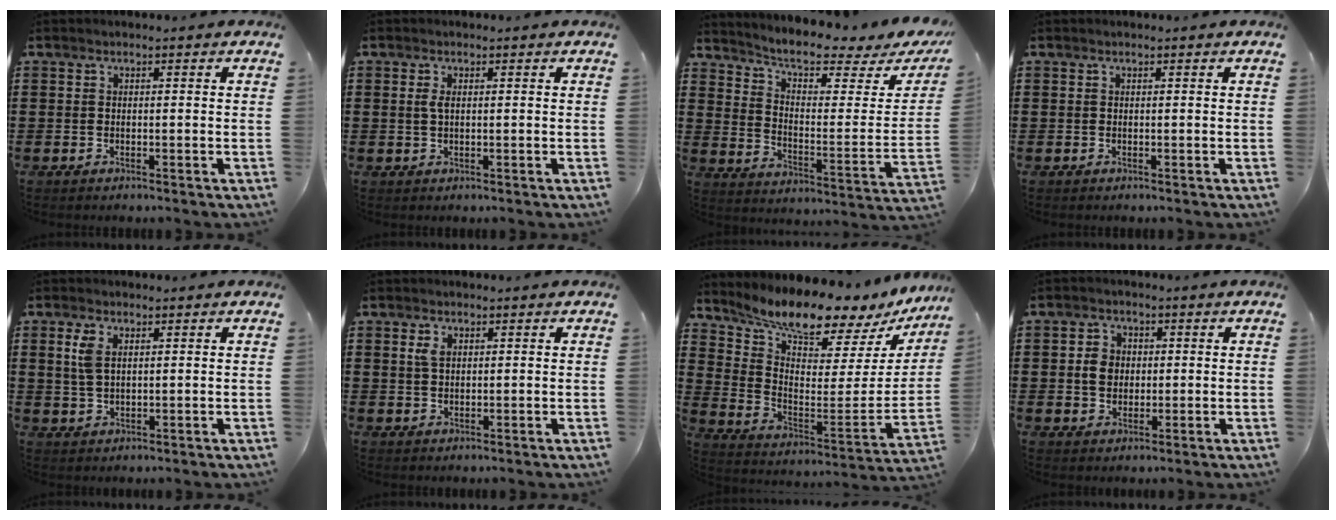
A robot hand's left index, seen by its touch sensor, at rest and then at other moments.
{"total": 1.6, "force": [0.4, 0.6, 1.5], "torque": [-0.039, 0.001, 0.003]}
{"total": 6.3, "force": [5.3, 1.0, 3.3], "torque": [-0.074, -0.043, 0.083]}
{"total": 0.0}
{"total": 3.7, "force": [1.3, 2.0, 2.8], "torque": [-0.064, 0.010, 0.021]}
{"total": 2.1, "force": [0.8, 1.2, 1.4], "torque": [-0.032, 0.006, 0.015]}
{"total": 7.6, "force": [7.0, -0.2, 3.0], "torque": [-0.079, -0.076, 0.109]}
{"total": 3.6, "force": [0.2, 3.1, 1.8], "torque": [-0.045, 0.010, -0.001]}